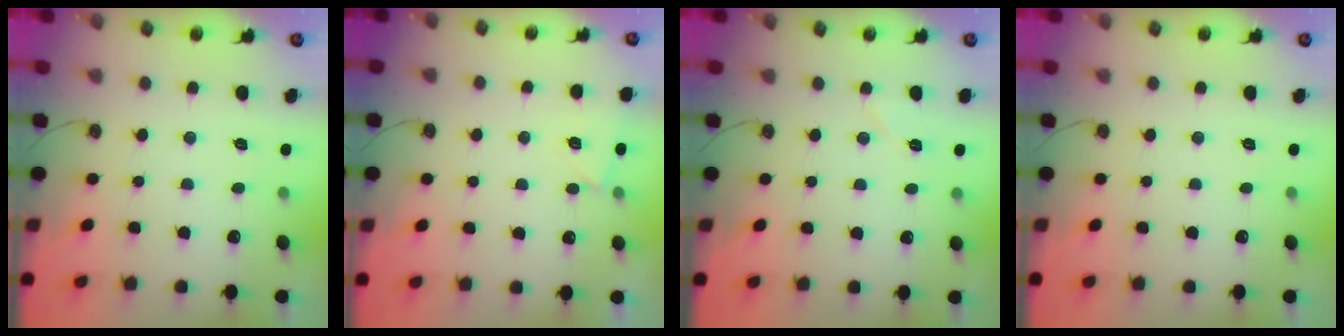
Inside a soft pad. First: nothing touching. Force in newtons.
{"total": 3.4, "press": 2.1, "slide": 2.7}
{"total": 5.8, "press": 5.5, "slide": 2.1}
{"total": 0.0}